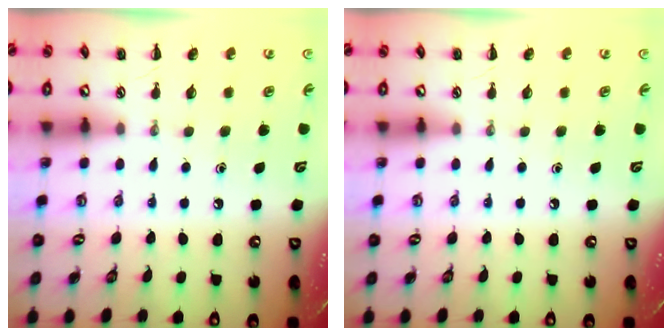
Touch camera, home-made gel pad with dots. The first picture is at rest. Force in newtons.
{"total": 0.0}